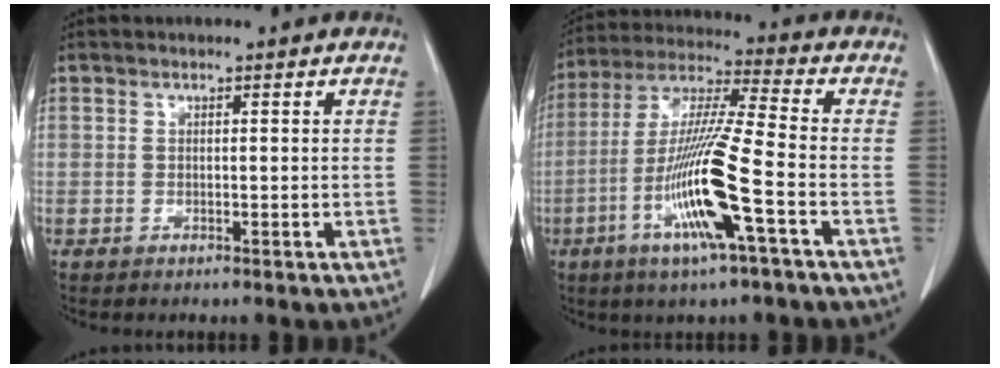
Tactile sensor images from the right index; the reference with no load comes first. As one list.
[{"total": 15.1, "force": [-5.4, -0.2, 14.1], "torque": [-0.290, -0.014, -0.107]}]